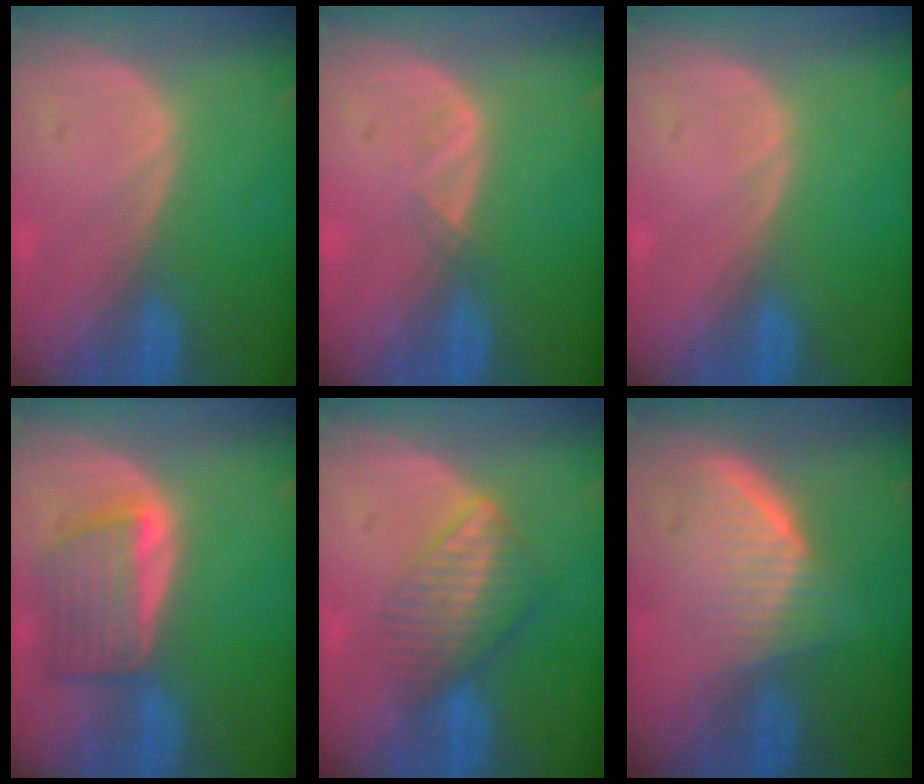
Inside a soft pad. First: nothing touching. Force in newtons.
{"total": 1.3, "press": 1.2, "slide": 0.7}
{"total": 0.0}
{"total": 6.2, "press": 6.2, "slide": 0.4}
{"total": 6.5, "press": 5.9, "slide": 2.7}
{"total": 5.8, "press": 5.6, "slide": 1.8}